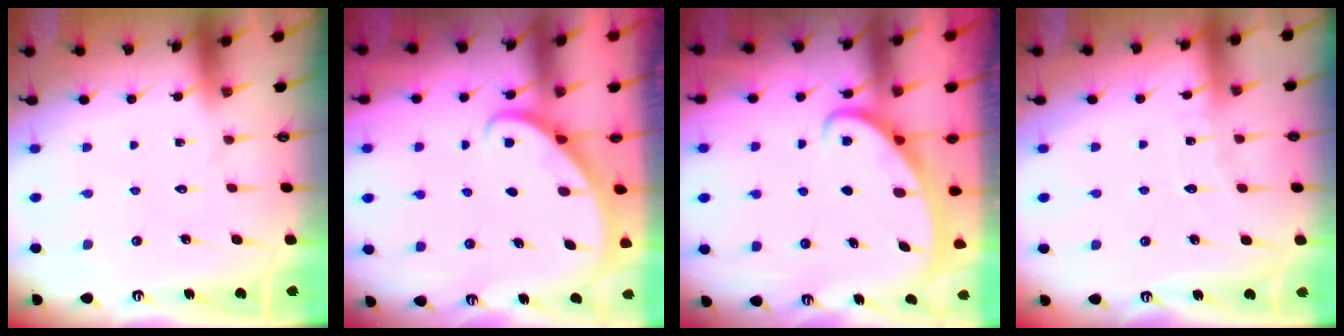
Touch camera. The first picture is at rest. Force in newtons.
{"total": 2.8, "press": 2.8, "slide": 0.2}
{"total": 2.5, "press": 2.5, "slide": 0.4}
{"total": 3.8, "press": 3.7, "slide": 0.5}